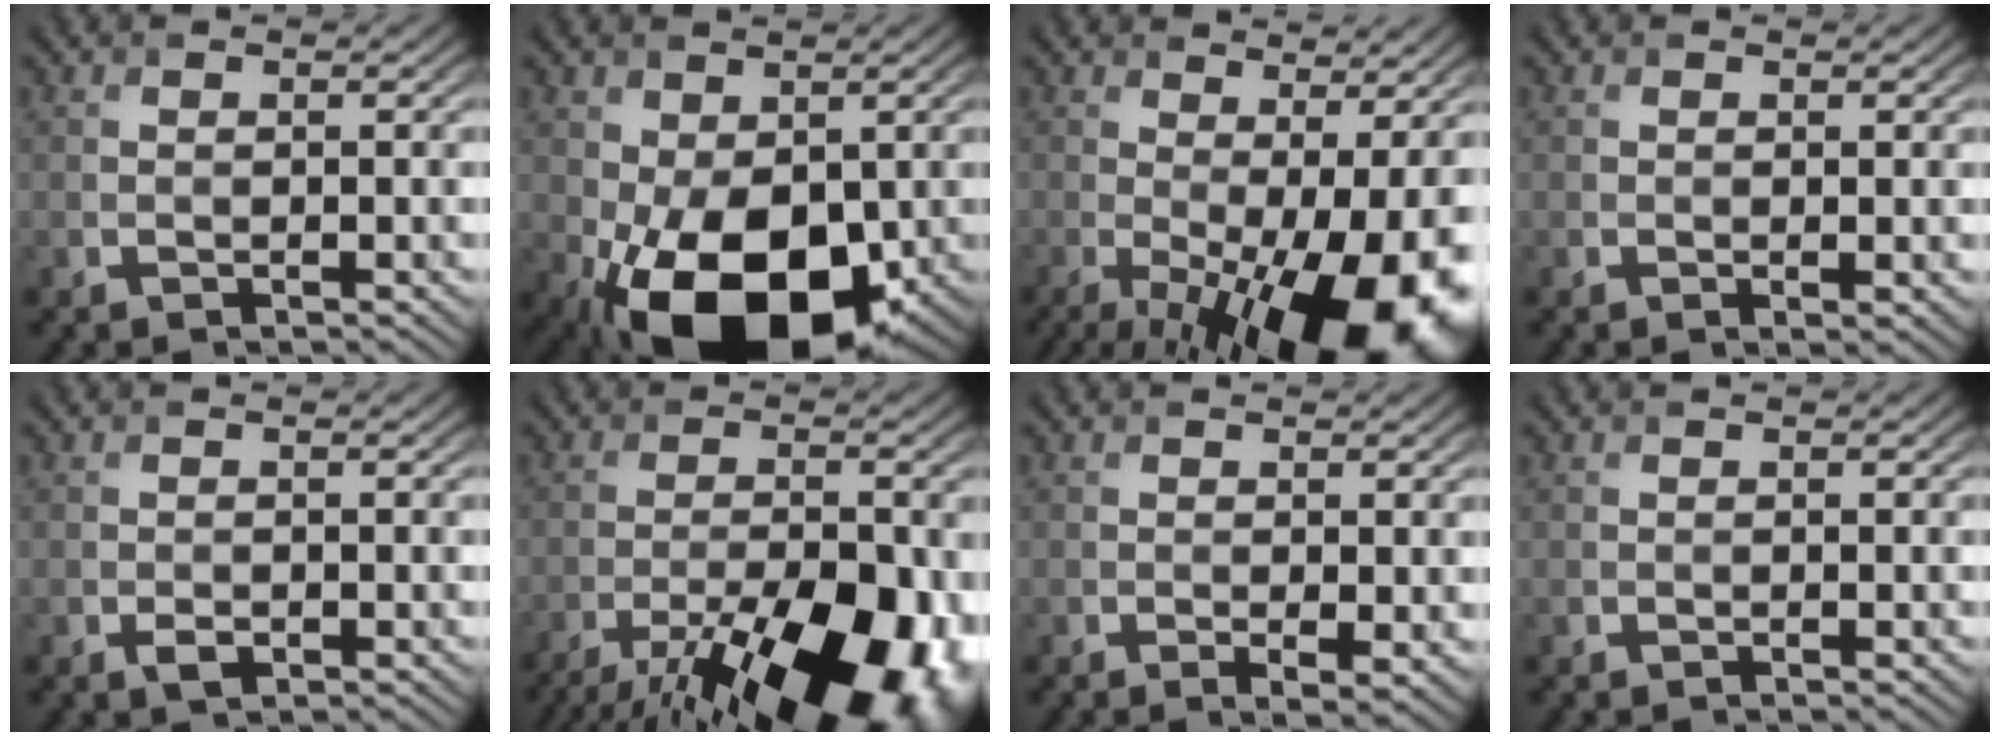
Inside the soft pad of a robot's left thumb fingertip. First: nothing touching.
{"total": 13.5, "force": [-4.1, 7.9, 10.2], "torque": [-0.177, -0.028, -0.058]}
{"total": 17.6, "force": [-4.8, 7.2, 15.3], "torque": [-0.209, -0.045, -0.032]}
{"total": 0.6, "force": [0.0, 0.1, 0.6], "torque": [-0.011, -0.003, -0.001]}
{"total": 1.2, "force": [-0.6, 0.7, 0.7], "torque": [-0.015, -0.002, -0.009]}
{"total": 18.2, "force": [-11.3, 7.0, 12.4], "torque": [-0.170, -0.033, -0.156]}
{"total": 1.9, "force": [-0.3, 0.4, 1.8], "torque": [-0.035, -0.007, -0.002]}
{"total": 0.0}